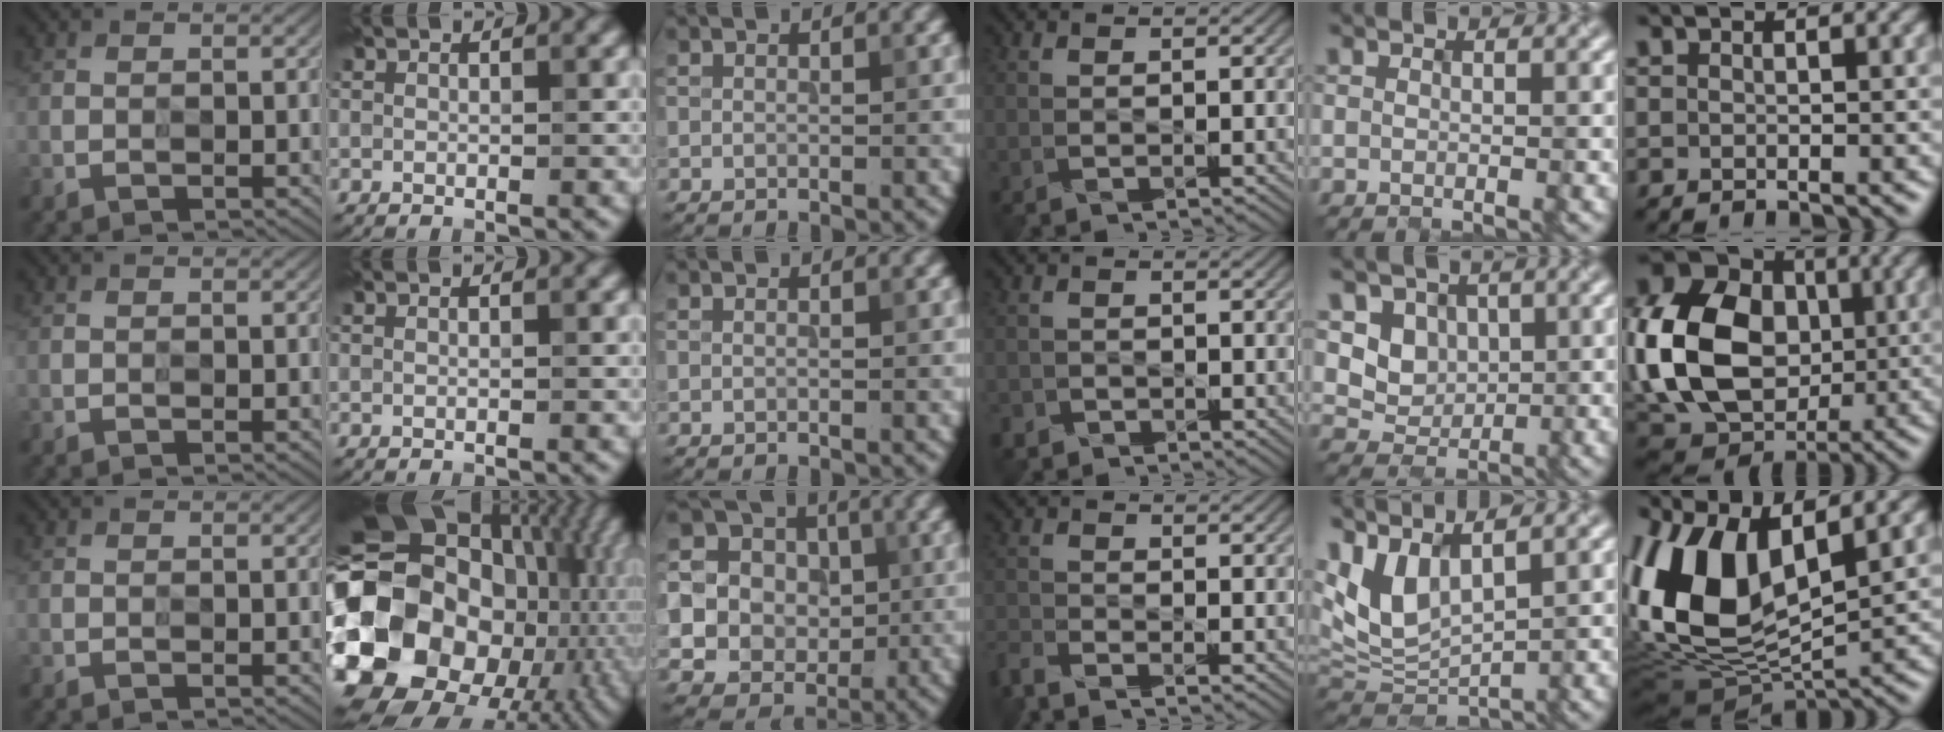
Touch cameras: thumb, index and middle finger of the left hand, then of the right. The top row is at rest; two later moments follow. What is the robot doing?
{"motion": "wipe", "object": "whiteboard"}